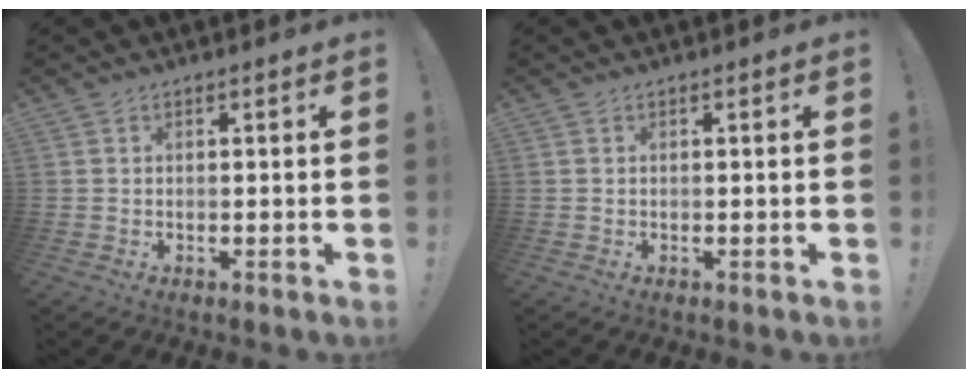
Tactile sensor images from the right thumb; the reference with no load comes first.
{"total": 0.0}